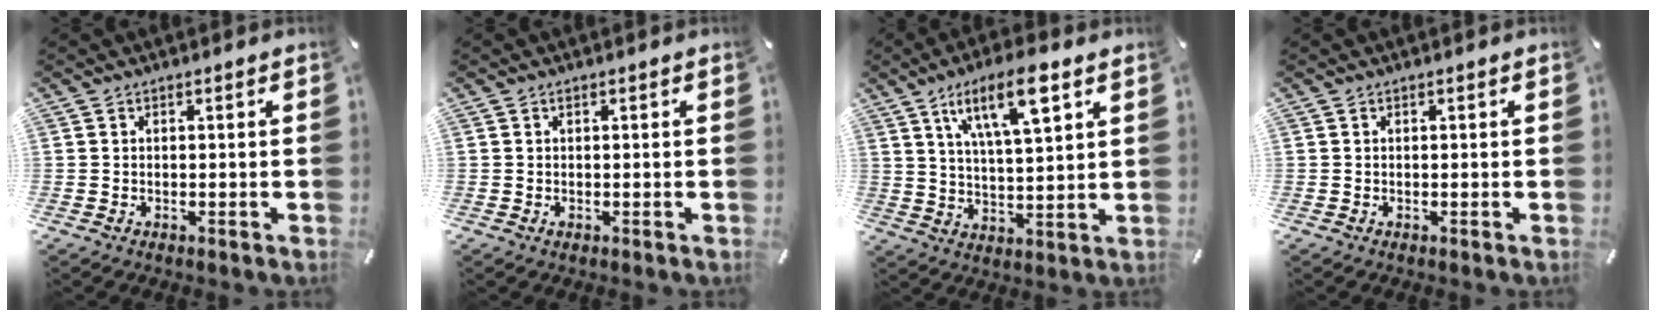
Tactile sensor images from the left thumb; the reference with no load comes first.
{"total": 0.6, "force": [0.1, 0.4, 0.4], "torque": [-0.009, 0.000, 0.001]}
{"total": 13.3, "force": [7.3, 4.0, 10.3], "torque": [-0.172, -0.021, 0.121]}
{"total": 0.0}